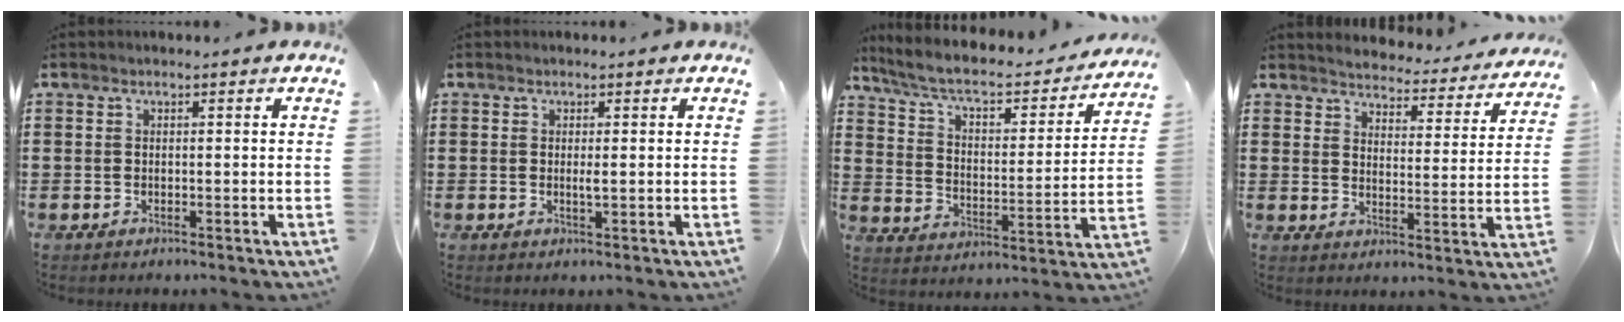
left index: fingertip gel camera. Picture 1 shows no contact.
{"total": 1.2, "force": [0.1, 0.1, 1.2], "torque": [-0.024, -0.003, 0.002]}
{"total": 6.2, "force": [5.1, 1.4, 3.2], "torque": [-0.084, -0.035, 0.082]}
{"total": 3.6, "force": [3.6, -0.2, 0.0], "torque": [-0.024, -0.035, 0.057]}